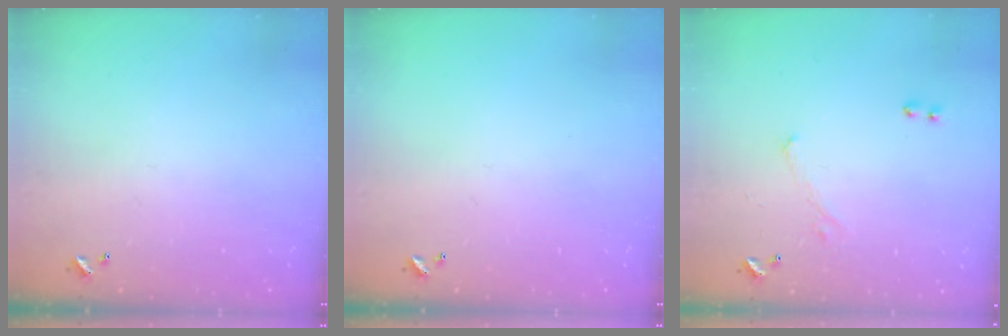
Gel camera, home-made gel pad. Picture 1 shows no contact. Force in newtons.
{"total": 0.0}
{"total": 1.6, "press": 1.5, "slide": 0.6}